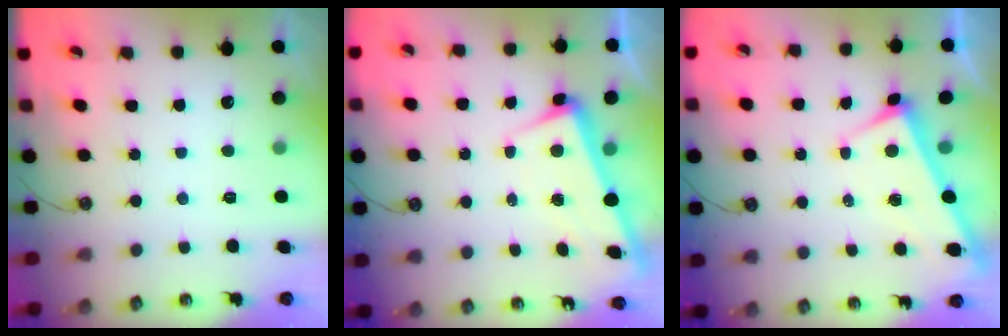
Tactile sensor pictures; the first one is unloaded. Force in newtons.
{"total": 3.0, "press": 2.8, "slide": 0.9}
{"total": 3.8, "press": 3.8, "slide": 0.1}